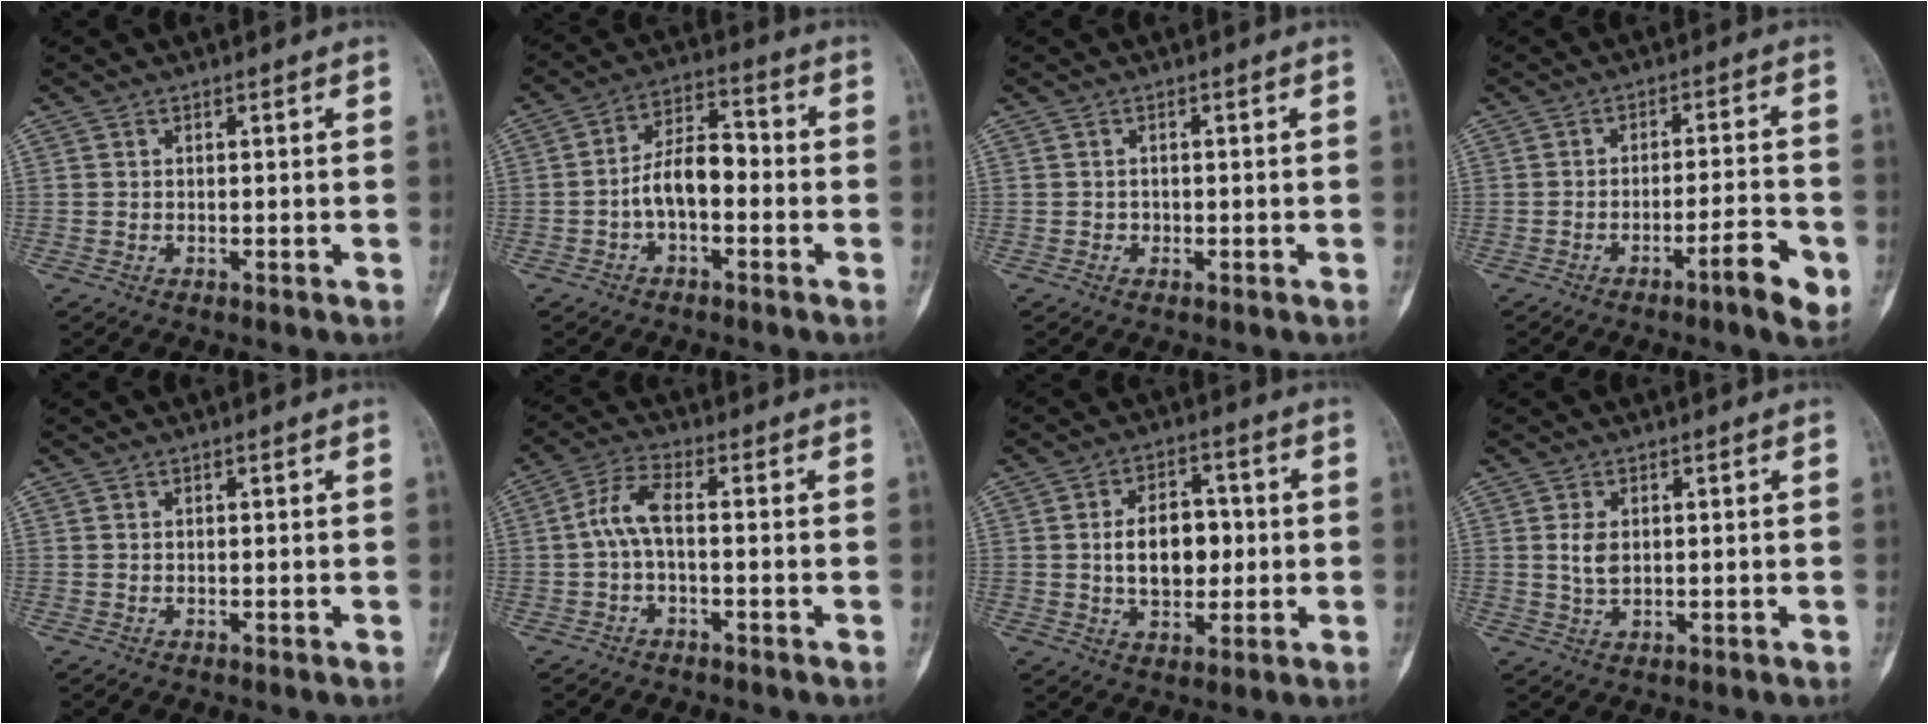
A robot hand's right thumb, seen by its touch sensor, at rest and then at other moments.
{"total": 8.3, "force": [-1.8, 4.4, 6.8], "torque": [-0.107, 0.039, -0.038]}
{"total": 0.7, "force": [-0.1, 0.7, 0.1], "torque": [0.003, 0.004, -0.002]}
{"total": 7.2, "force": [-3.5, 1.1, 6.2], "torque": [-0.089, 0.022, -0.047]}
{"total": 0.0}
{"total": 5.6, "force": [-0.5, 2.0, 5.2], "torque": [-0.116, 0.023, -0.019]}
{"total": 10.5, "force": [0.2, 6.8, 7.9], "torque": [-0.095, 0.012, 0.005]}
{"total": 3.5, "force": [0.6, 2.2, 2.7], "torque": [-0.044, -0.005, 0.016]}